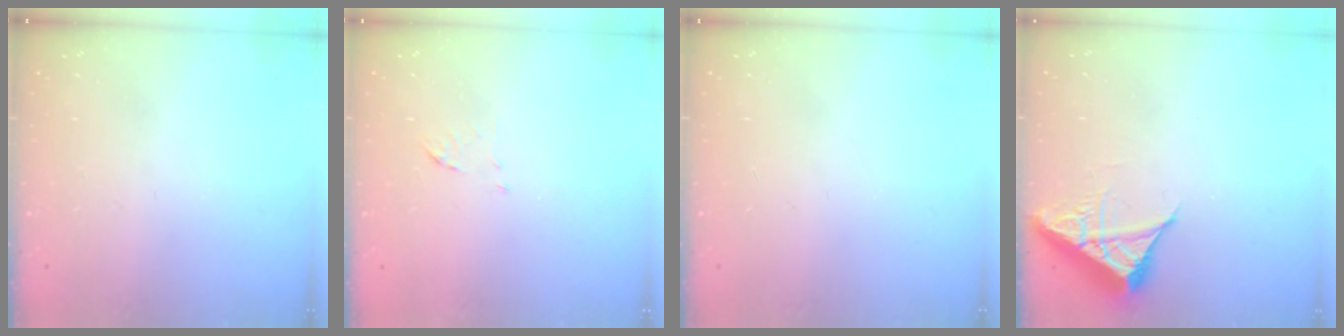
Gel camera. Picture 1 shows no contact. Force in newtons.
{"total": 5.3, "press": 5.2, "slide": 0.5}
{"total": 0.0}
{"total": 6.9, "press": 6.8, "slide": 0.6}